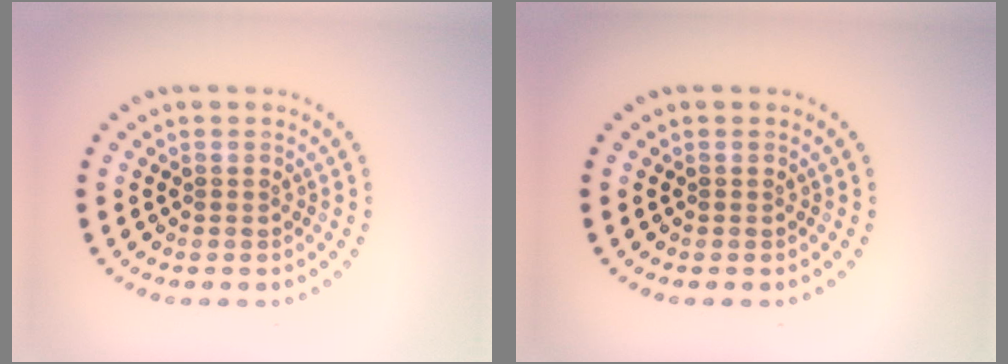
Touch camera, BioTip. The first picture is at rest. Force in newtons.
{"total": 0.0}